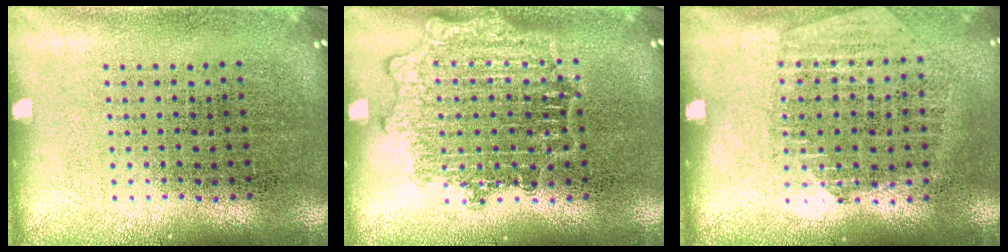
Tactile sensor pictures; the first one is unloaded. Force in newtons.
{"total": 1.5, "press": 1.5, "slide": 0.2}
{"total": 1.3, "press": 1.1, "slide": 0.5}